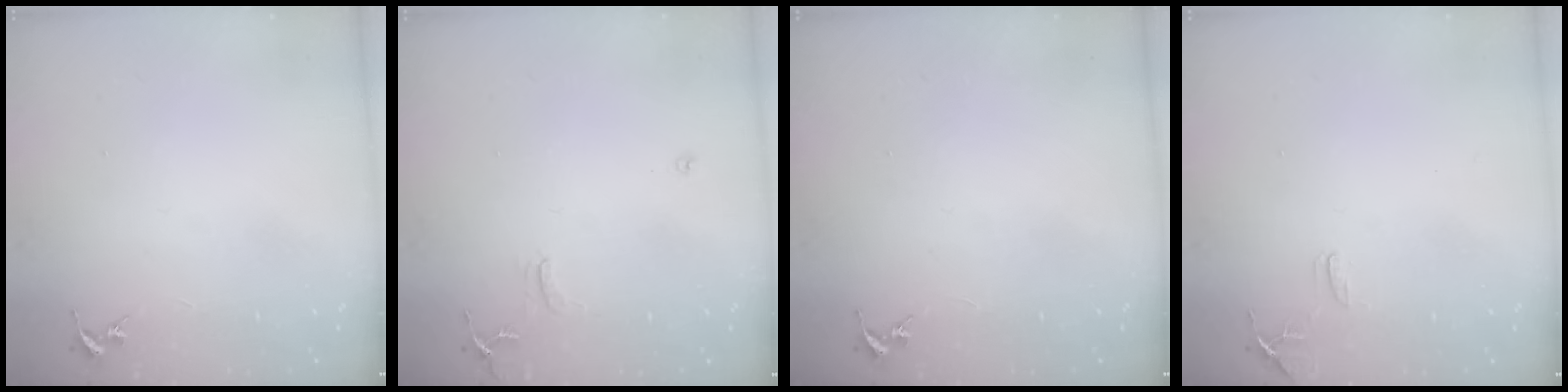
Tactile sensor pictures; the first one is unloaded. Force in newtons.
{"total": 7.2, "press": 7.2, "slide": 0.8}
{"total": 0.0}
{"total": 7.7, "press": 7.7, "slide": 0.7}